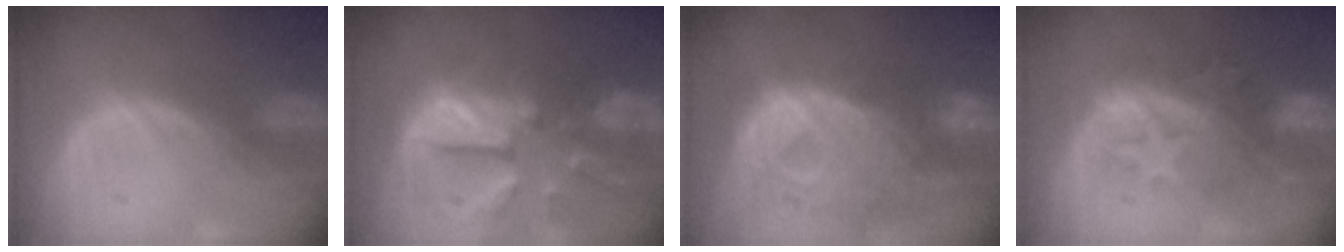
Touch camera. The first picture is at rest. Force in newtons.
{"total": 12.0, "press": 10.4, "slide": 5.9}
{"total": 12.8, "press": 11.0, "slide": 6.7}
{"total": 10.2, "press": 8.9, "slide": 5.0}